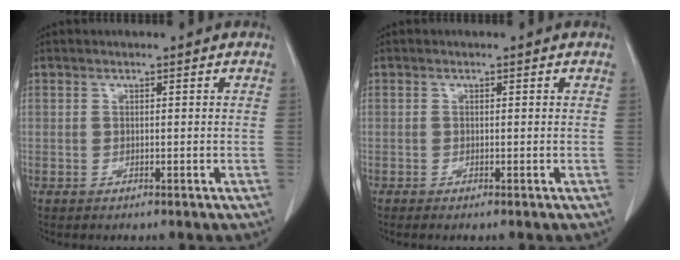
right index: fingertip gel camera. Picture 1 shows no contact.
{"total": 0.5, "force": [-0.3, 0.0, 0.5], "torque": [-0.012, 0.000, -0.005]}